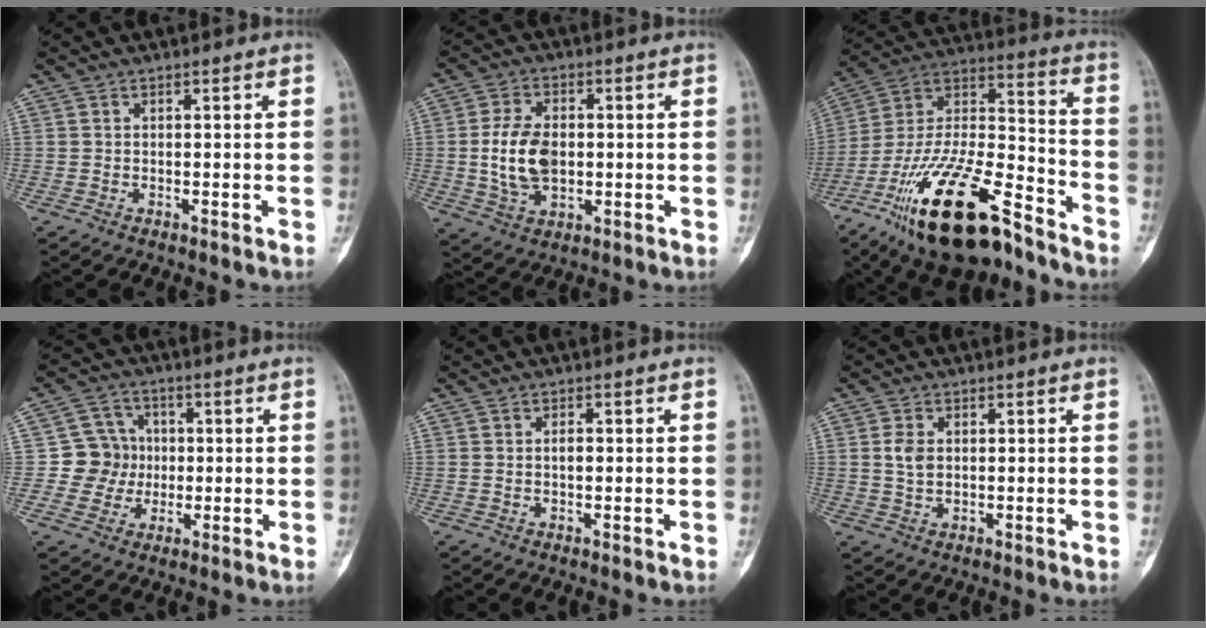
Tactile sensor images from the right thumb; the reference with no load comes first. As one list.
[{"total": 10.4, "force": [-0.1, 6.6, 8.0], "torque": [-0.143, 0.002, 0.002]}, {"total": 27.0, "force": [-17.2, 9.9, 18.4], "torque": [-0.345, 0.067, -0.301]}, {"total": 7.9, "force": [-0.3, 7.7, 1.7], "torque": [0.014, 0.017, -0.010]}, {"total": 1.3, "force": [0.0, 0.7, 1.1], "torque": [-0.015, 0.002, 0.000]}, {"total": 2.0, "force": [0.4, 1.2, 1.5], "torque": [-0.030, -0.002, 0.012]}]